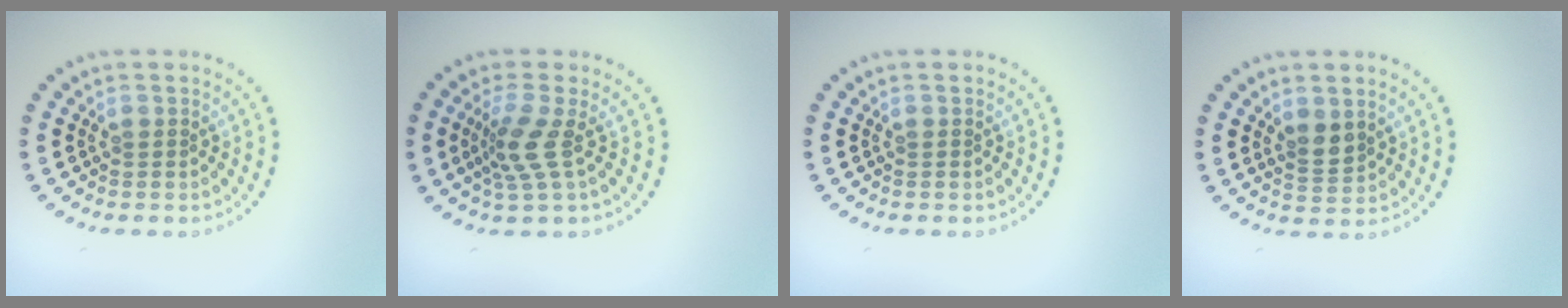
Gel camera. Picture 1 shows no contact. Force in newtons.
{"total": 2.9, "press": 2.1, "slide": 2.0}
{"total": 0.0}
{"total": 1.9, "press": 1.7, "slide": 0.9}